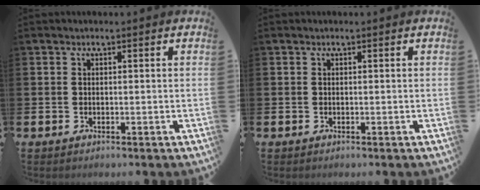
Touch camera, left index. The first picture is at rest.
{"total": 0.0}